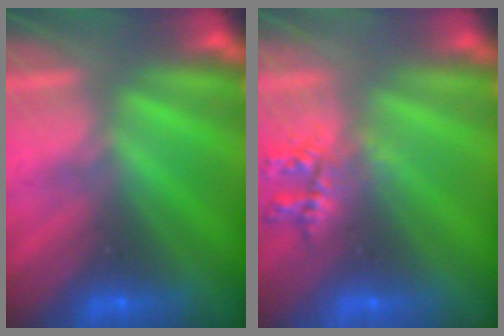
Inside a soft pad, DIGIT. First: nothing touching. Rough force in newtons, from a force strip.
{"total": 2.2}